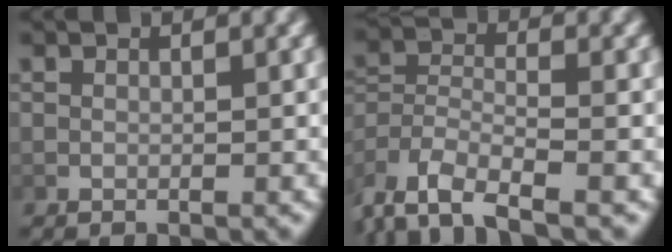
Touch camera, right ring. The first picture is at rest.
{"total": 5.9, "force": [-2.9, 4.2, 3.1], "torque": [-0.092, -0.030, -0.045]}